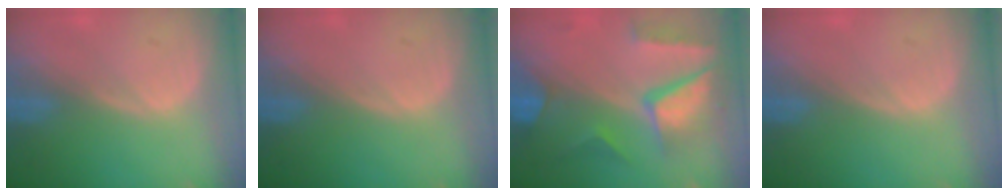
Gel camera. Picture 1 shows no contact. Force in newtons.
{"total": 0.0}
{"total": 10.5, "press": 8.8, "slide": 5.7}
{"total": 0.0}